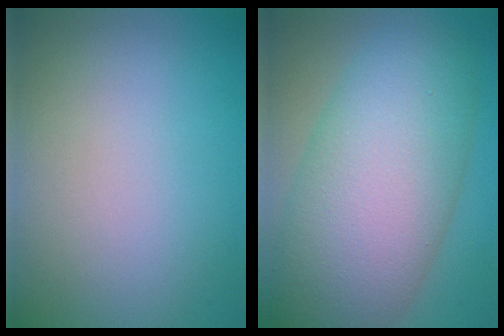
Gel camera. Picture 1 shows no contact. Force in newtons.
{"total": 12.0, "press": 11.9, "slide": 0.6}